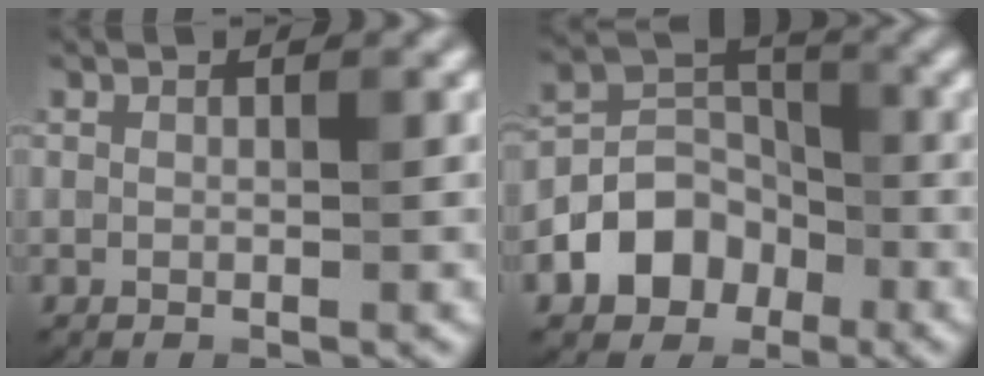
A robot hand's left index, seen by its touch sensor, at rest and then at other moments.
{"total": 5.7, "force": [-2.8, 4.2, 2.8], "torque": [-0.040, 0.006, -0.056]}